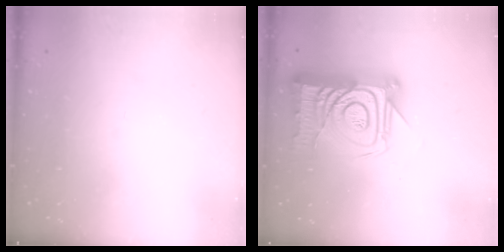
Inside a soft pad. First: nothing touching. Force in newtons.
{"total": 22.4, "press": 22.4, "slide": 1.7}